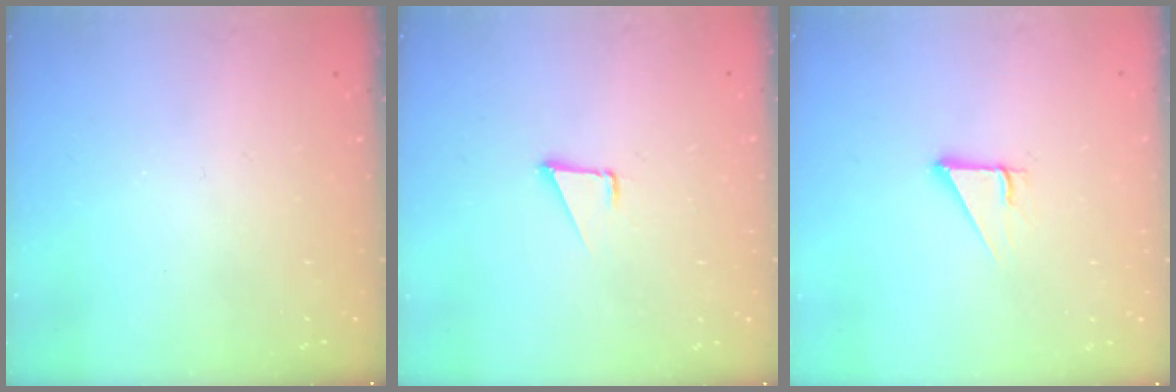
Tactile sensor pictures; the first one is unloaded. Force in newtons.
{"total": 1.6, "press": 1.5, "slide": 0.1}
{"total": 3.7, "press": 3.7, "slide": 0.2}